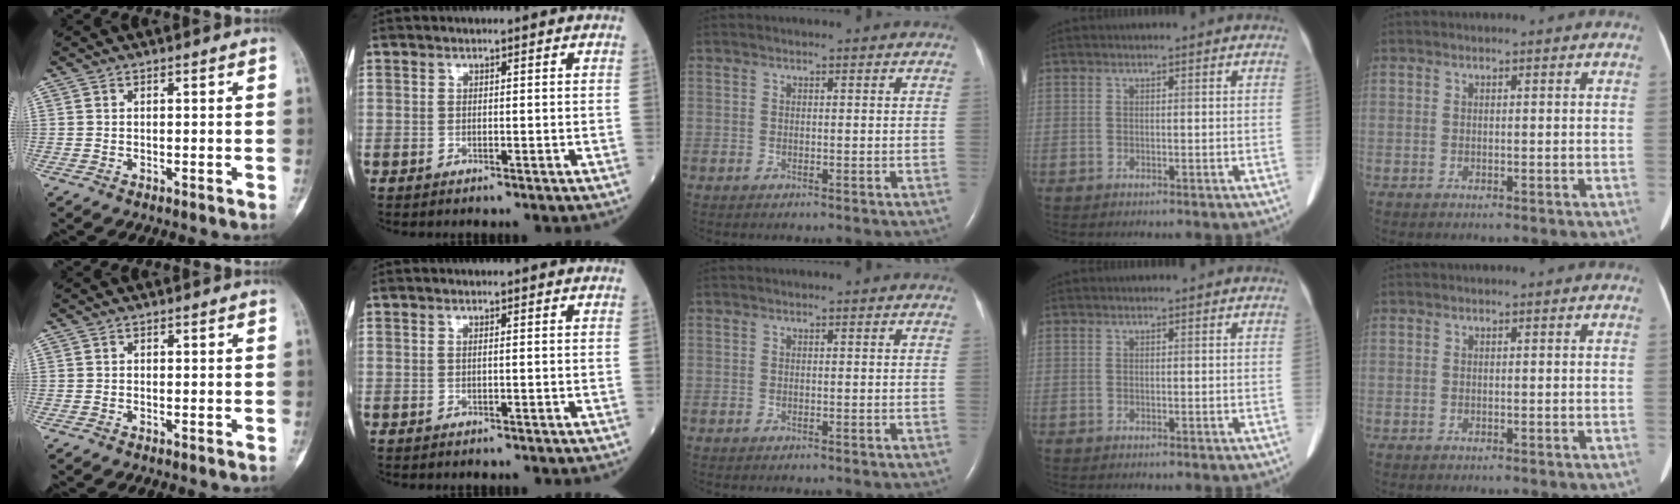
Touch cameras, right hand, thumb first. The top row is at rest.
{}